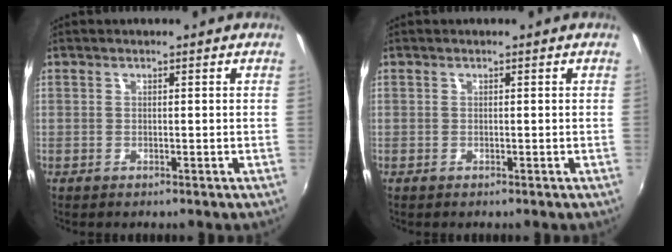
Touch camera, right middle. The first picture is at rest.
{"total": 0.0}